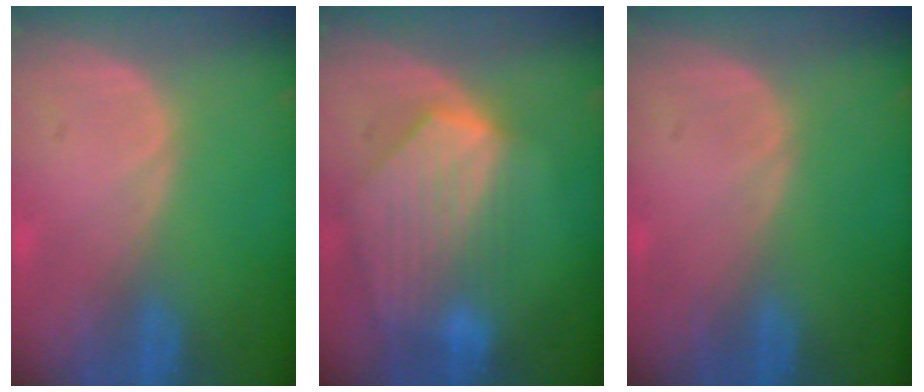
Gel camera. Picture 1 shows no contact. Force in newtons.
{"total": 9.2, "press": 8.1, "slide": 4.3}
{"total": 0.0}